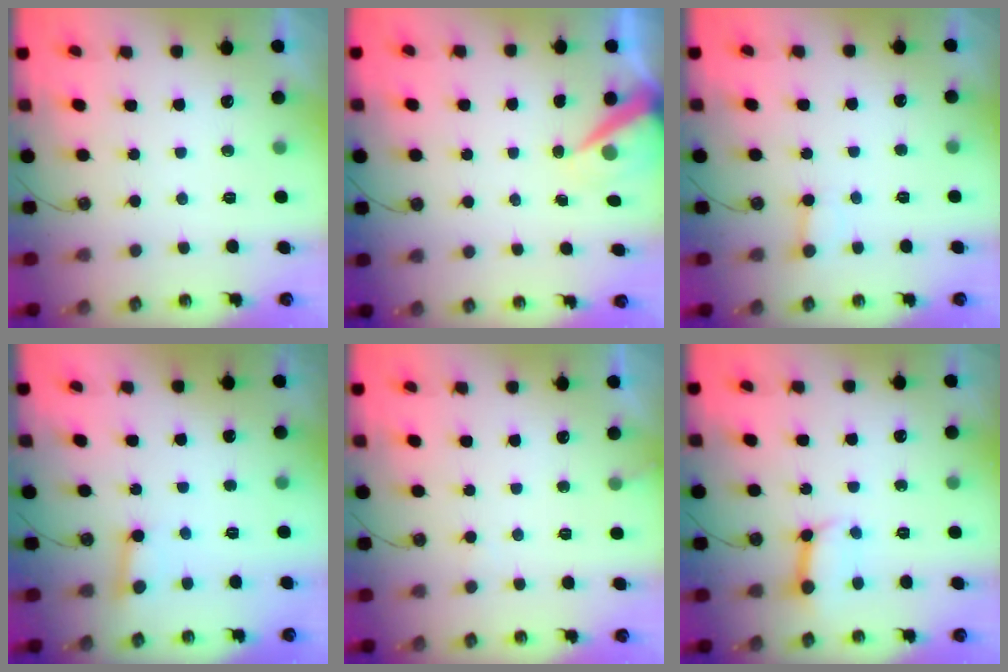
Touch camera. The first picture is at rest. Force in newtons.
{"total": 6.8, "press": 6.8, "slide": 0.5}
{"total": 2.6, "press": 2.6, "slide": 0.2}
{"total": 2.5, "press": 2.5, "slide": 0.4}
{"total": 5.6, "press": 5.6, "slide": 0.4}
{"total": 7.9, "press": 7.8, "slide": 1.1}